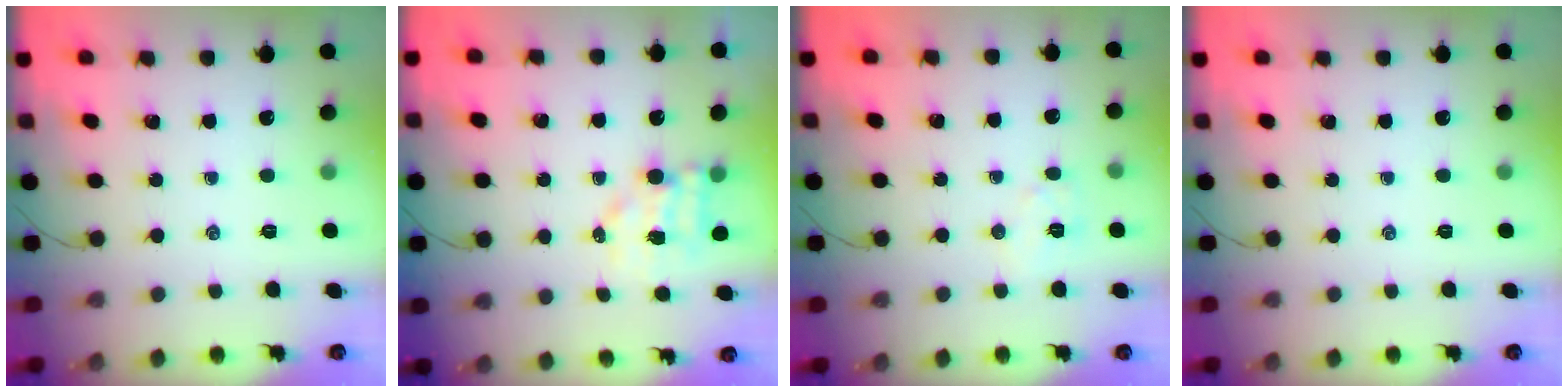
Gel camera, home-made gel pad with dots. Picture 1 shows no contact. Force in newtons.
{"total": 5.5, "press": 5.5, "slide": 0.6}
{"total": 5.5, "press": 5.5, "slide": 0.9}
{"total": 0.0}